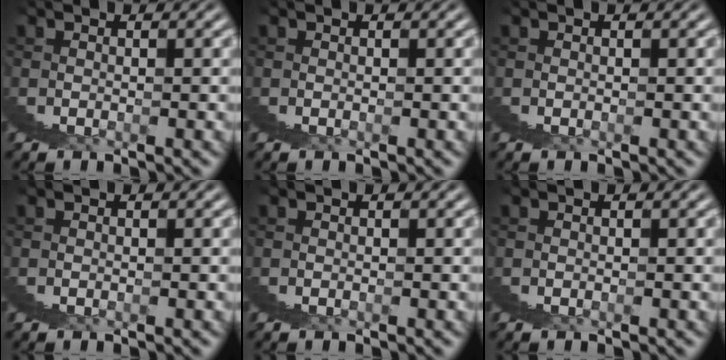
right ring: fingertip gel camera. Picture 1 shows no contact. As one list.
[{"total": 0.0}, {"total": 0.0}, {"total": 0.0}, {"total": 0.0}, {"total": 0.0}]